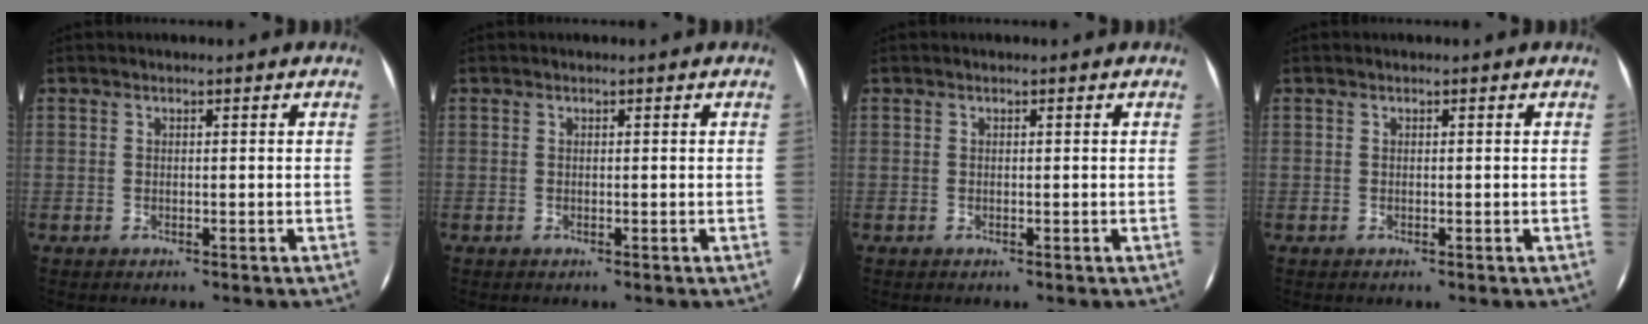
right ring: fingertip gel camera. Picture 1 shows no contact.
{"total": 0.0}
{"total": 0.0}
{"total": 0.0}